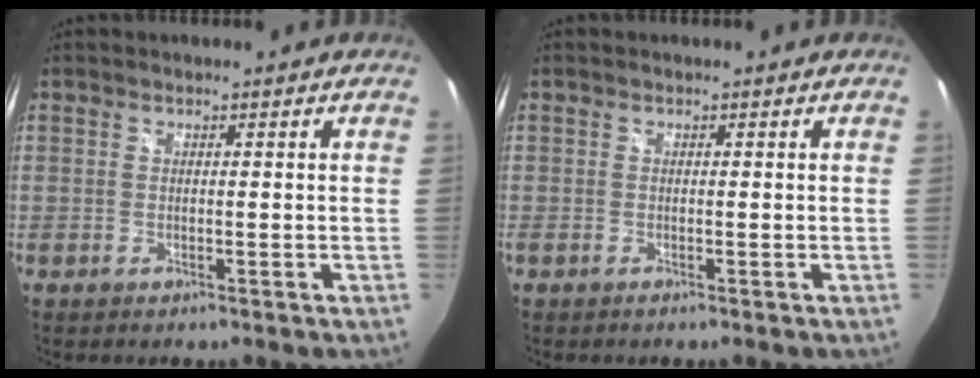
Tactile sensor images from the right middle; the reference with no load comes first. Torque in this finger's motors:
{"motor_torque": [0.42, -0.35, 0.00, 0.00]}